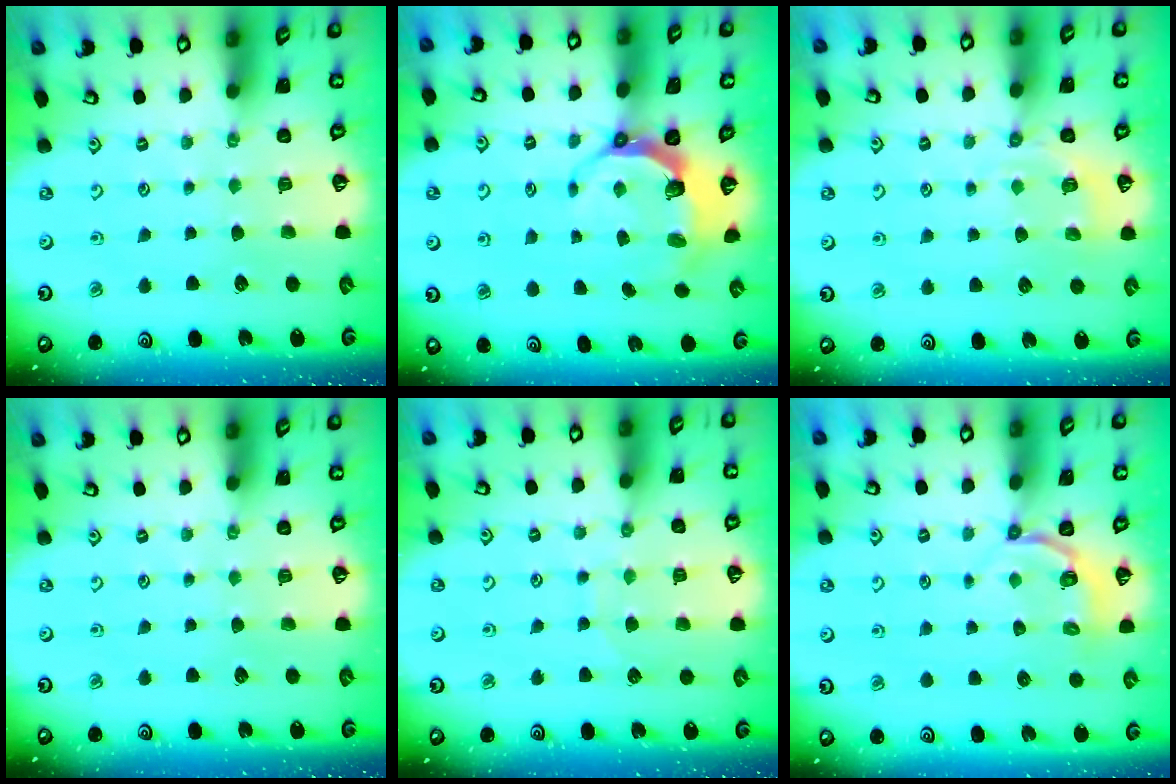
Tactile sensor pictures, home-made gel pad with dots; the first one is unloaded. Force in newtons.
{"total": 6.8, "press": 5.4, "slide": 4.1}
{"total": 5.0, "press": 4.7, "slide": 1.8}
{"total": 0.0}
{"total": 7.6, "press": 7.6, "slide": 0.6}
{"total": 3.6, "press": 2.6, "slide": 2.5}